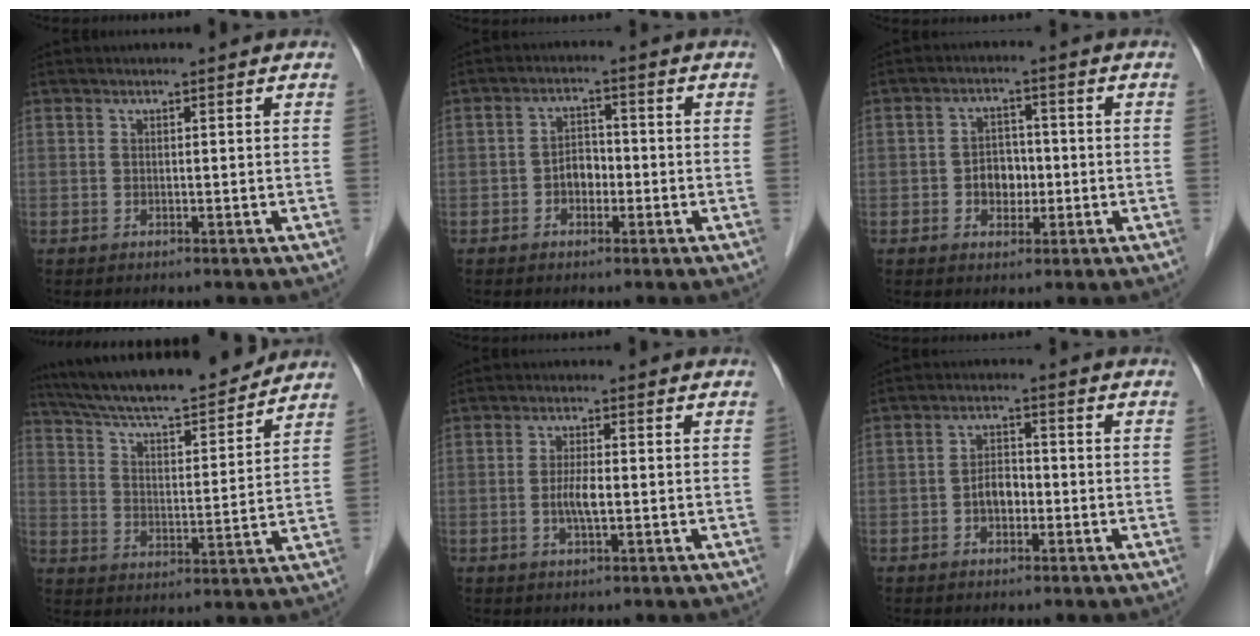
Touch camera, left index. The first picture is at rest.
{"total": 3.5, "force": [-1.7, 2.2, 2.1], "torque": [-0.035, 0.008, -0.033]}
{"total": 4.4, "force": [-1.4, 3.2, 2.7], "torque": [-0.046, 0.005, -0.022]}
{"total": 18.2, "force": [16.4, 2.2, 7.6], "torque": [-0.131, 0.009, 0.254]}
{"total": 3.3, "force": [-1.1, 0.6, 3.1], "torque": [-0.065, -0.007, -0.019]}
{"total": 3.6, "force": [-1.7, 2.0, 2.4], "torque": [-0.044, 0.007, -0.032]}